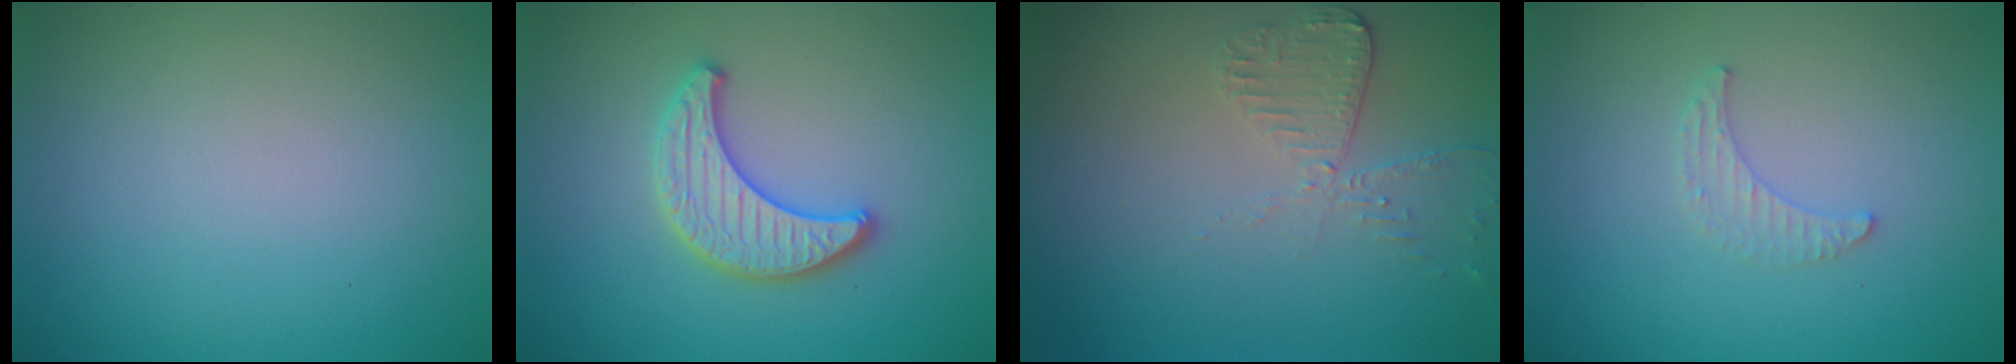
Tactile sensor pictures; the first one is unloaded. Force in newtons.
{"total": 3.3, "press": 3.3, "slide": 0.4}
{"total": 2.7, "press": 2.4, "slide": 1.2}
{"total": 1.3, "press": 1.3, "slide": 0.4}